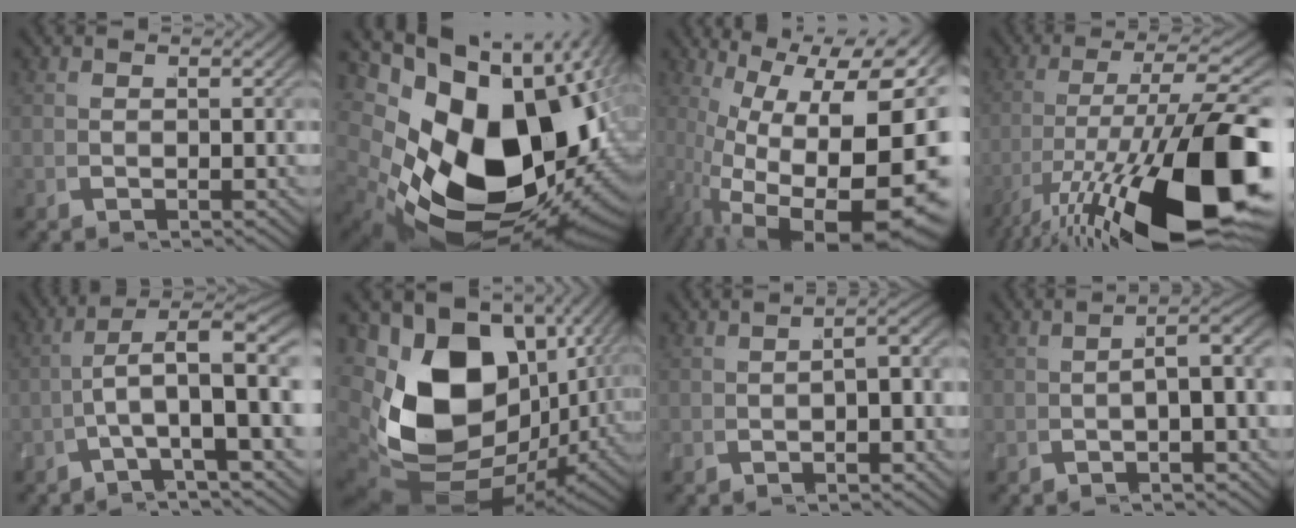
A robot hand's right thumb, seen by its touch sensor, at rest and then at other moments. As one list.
[{"total": 25.6, "force": [-0.9, 16.3, 19.7], "torque": [-0.350, -0.065, 0.026]}, {"total": 19.3, "force": [-1.4, 11.0, 15.8], "torque": [-0.264, -0.080, 0.017]}, {"total": 15.9, "force": [-3.8, 6.4, 14.1], "torque": [-0.254, -0.043, -0.023]}, {"total": 7.2, "force": [0.6, 3.4, 6.3], "torque": [-0.109, -0.024, 0.013]}, {"total": 20.2, "force": [-0.1, 13.7, 14.9], "torque": [-0.307, -0.058, 0.026]}, {"total": 2.8, "force": [-0.5, 1.3, 2.4], "torque": [-0.030, 0.012, -0.013]}, {"total": 4.2, "force": [-0.5, 1.9, 3.7], "torque": [-0.055, 0.012, -0.011]}]